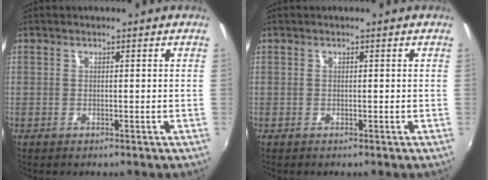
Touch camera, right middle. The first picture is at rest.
{"total": 0.0}